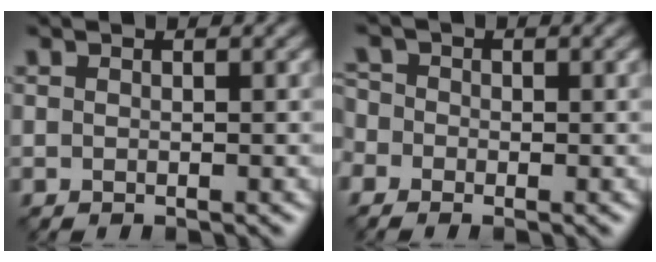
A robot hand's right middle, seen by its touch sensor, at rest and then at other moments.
{"total": 3.8, "force": [-1.6, 2.9, 1.9], "torque": [-0.035, 0.016, -0.037]}